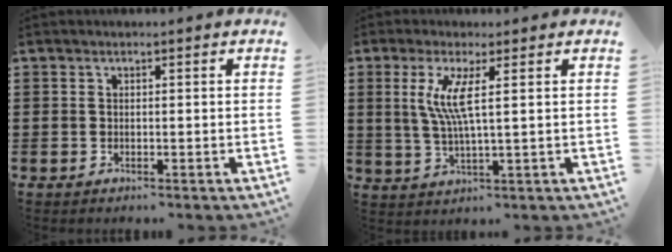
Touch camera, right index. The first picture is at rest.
{"total": 6.1, "force": [1.4, 0.2, 6.0], "torque": [-0.132, -0.012, 0.016]}